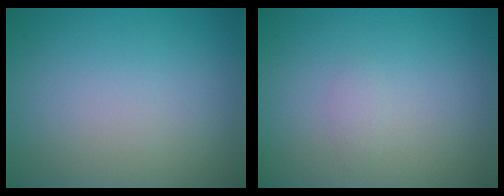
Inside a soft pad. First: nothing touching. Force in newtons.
{"total": 0.7, "press": 0.7, "slide": 0.0}